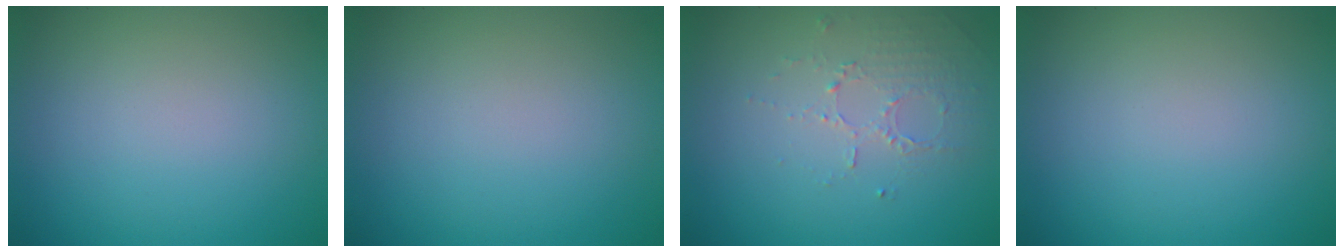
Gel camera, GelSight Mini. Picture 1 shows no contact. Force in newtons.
{"total": 0.0}
{"total": 1.6, "press": 1.0, "slide": 1.3}
{"total": 0.0}